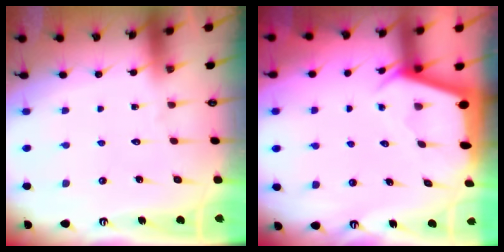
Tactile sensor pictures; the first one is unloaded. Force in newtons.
{"total": 3.4, "press": 3.4, "slide": 0.1}